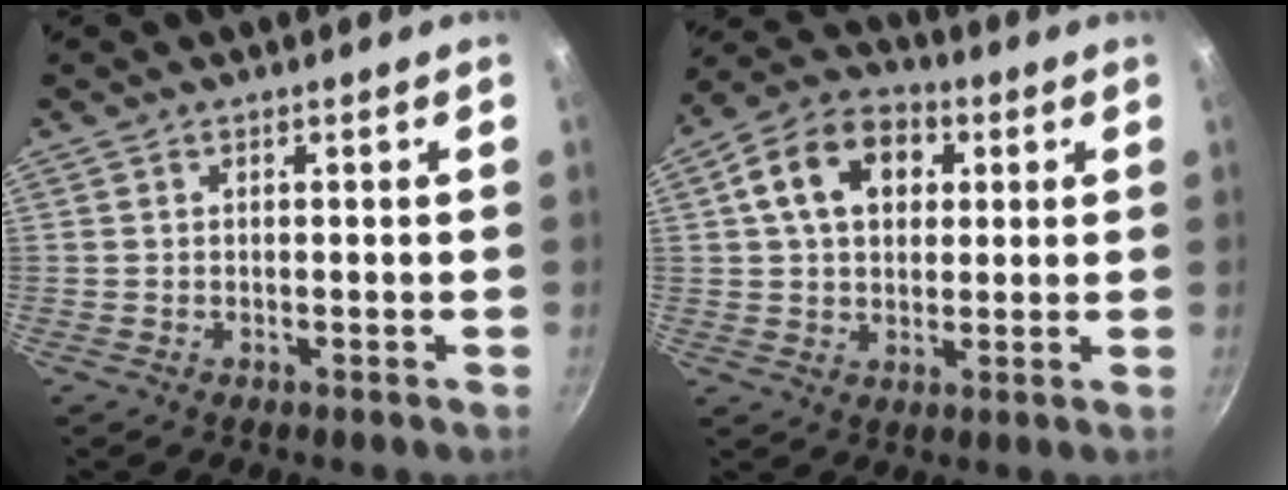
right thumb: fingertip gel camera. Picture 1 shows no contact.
{"total": 13.3, "force": [3.6, 9.5, 8.5], "torque": [-0.123, 0.016, 0.044]}